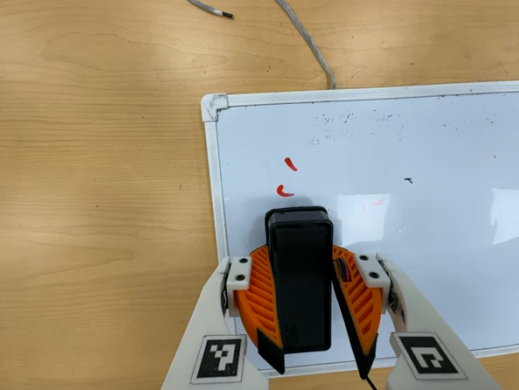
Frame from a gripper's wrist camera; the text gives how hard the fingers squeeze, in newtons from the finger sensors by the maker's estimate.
{"total": 9.5, "left": 9.9, "right": 9.1}